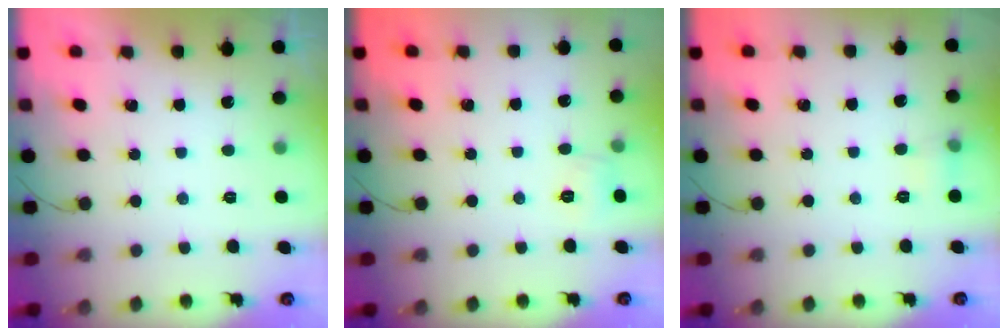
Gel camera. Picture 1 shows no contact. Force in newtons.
{"total": 5.3, "press": 5.1, "slide": 1.5}
{"total": 6.7, "press": 3.7, "slide": 5.6}